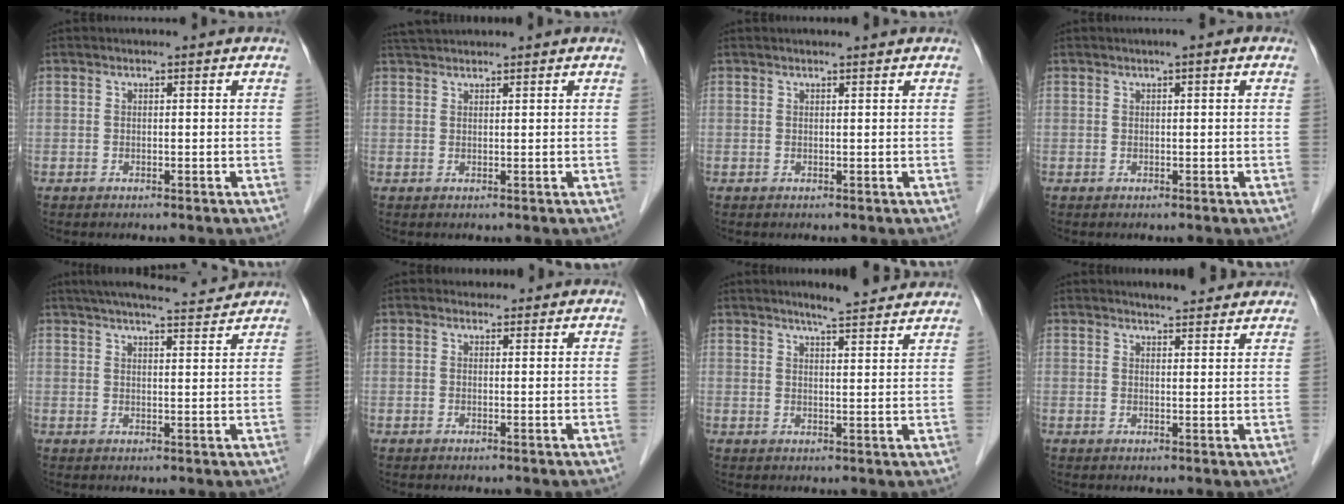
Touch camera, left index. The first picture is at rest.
{"total": 3.2, "force": [3.1, 0.1, 0.9], "torque": [-0.017, 0.028, 0.058]}
{"total": 1.6, "force": [1.5, -0.1, 0.6], "torque": [-0.006, 0.009, 0.022]}
{"total": 1.8, "force": [0.8, 0.3, 1.5], "torque": [-0.025, 0.008, 0.008]}
{"total": 13.0, "force": [12.0, 0.8, 4.9], "torque": [-0.085, 0.012, 0.169]}
{"total": 1.6, "force": [1.3, 0.9, 0.0], "torque": [0.005, 0.008, 0.013]}
{"total": 9.0, "force": [7.9, 0.7, 4.2], "torque": [-0.057, 0.012, 0.094]}
{"total": 5.8, "force": [5.3, 1.1, 2.1], "torque": [-0.027, 0.008, 0.063]}